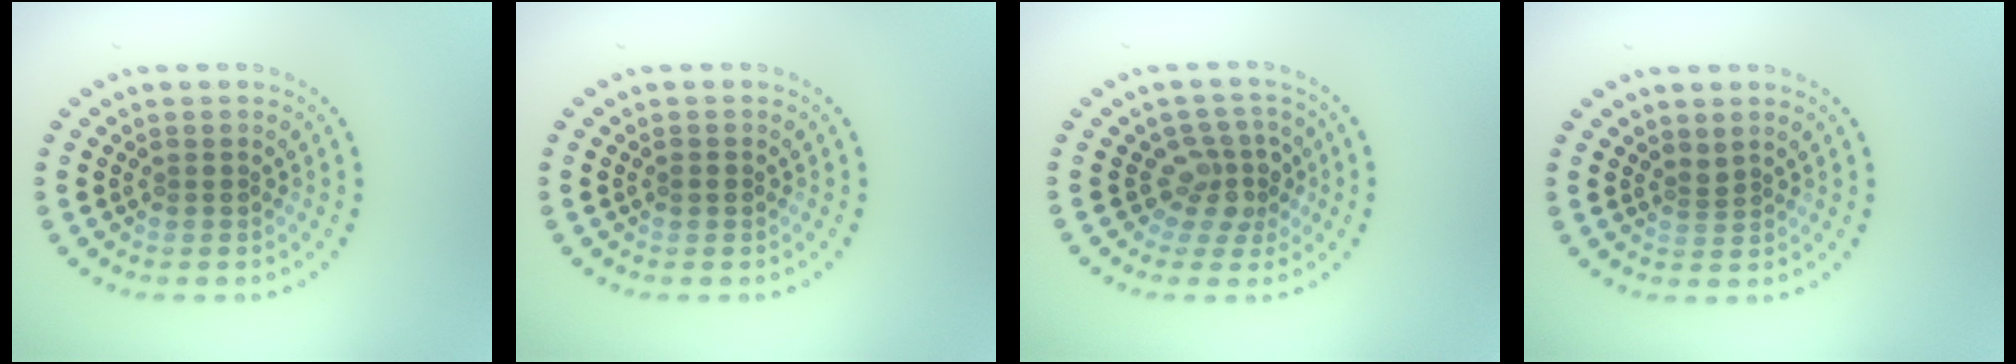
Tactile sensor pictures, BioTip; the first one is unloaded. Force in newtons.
{"total": 0.7, "press": 0.7, "slide": 0.2}
{"total": 3.0, "press": 2.2, "slide": 2.1}
{"total": 0.6, "press": 0.3, "slide": 0.5}